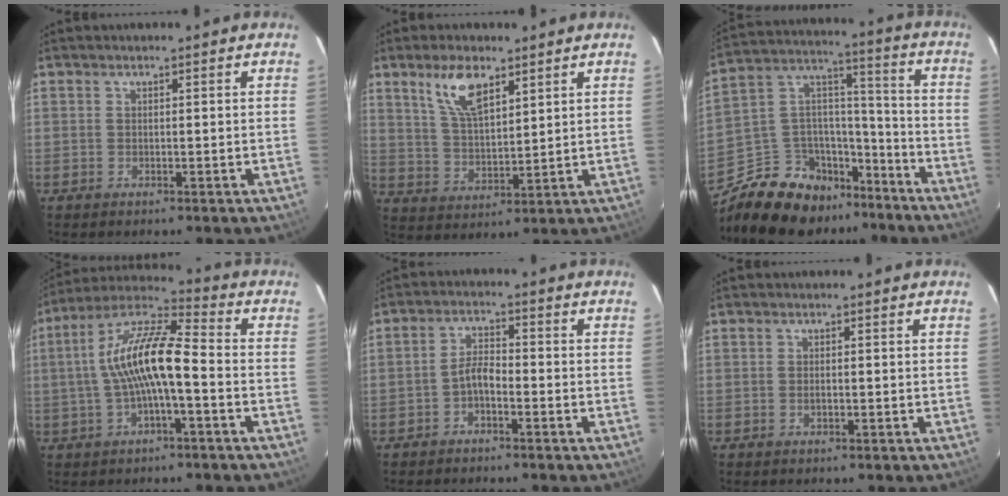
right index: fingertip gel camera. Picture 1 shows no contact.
{"total": 9.0, "force": [5.4, 3.6, 6.2], "torque": [-0.117, 0.009, 0.111]}
{"total": 17.6, "force": [-13.2, 10.3, 5.6], "torque": [-0.135, 0.072, -0.203]}
{"total": 12.8, "force": [-1.6, 3.1, 12.4], "torque": [-0.236, 0.023, -0.032]}
{"total": 3.3, "force": [-2.2, 1.1, 2.2], "torque": [-0.048, 0.013, -0.043]}
{"total": 0.8, "force": [-0.4, 0.3, 0.7], "torque": [-0.014, 0.003, -0.007]}